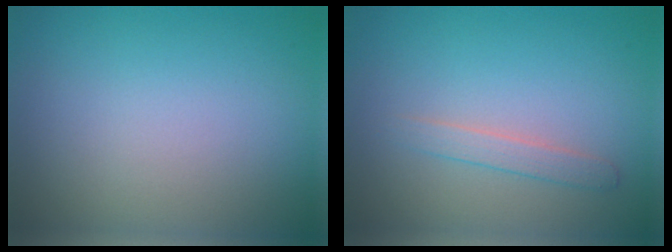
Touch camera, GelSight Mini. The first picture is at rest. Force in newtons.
{"total": 1.4, "press": 1.4, "slide": 0.1}